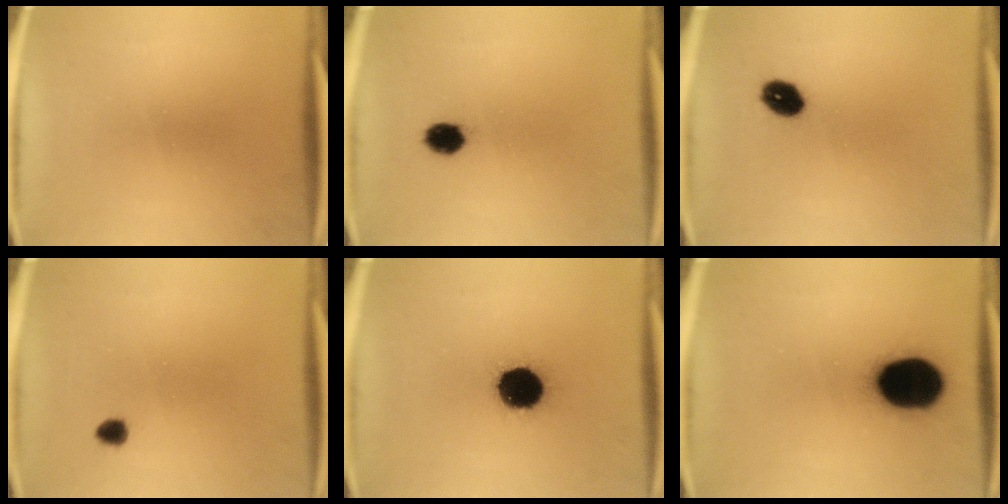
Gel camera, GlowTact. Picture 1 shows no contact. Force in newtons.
{"total": 4.0}
{"total": 5.3}
{"total": 1.6}
{"total": 15.6}
{"total": 19.6}